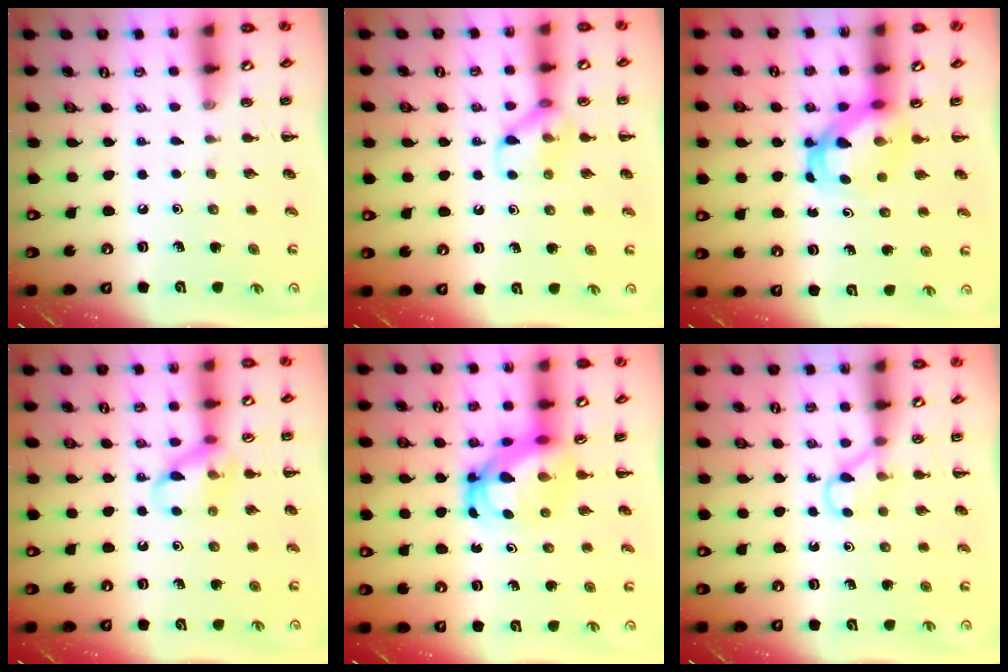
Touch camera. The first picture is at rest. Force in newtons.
{"total": 9.0, "press": 9.0, "slide": 0.1}
{"total": 4.9, "press": 4.7, "slide": 1.2}
{"total": 11.4, "press": 11.3, "slide": 1.6}
{"total": 5.9, "press": 5.8, "slide": 1.4}
{"total": 3.9, "press": 3.7, "slide": 1.2}